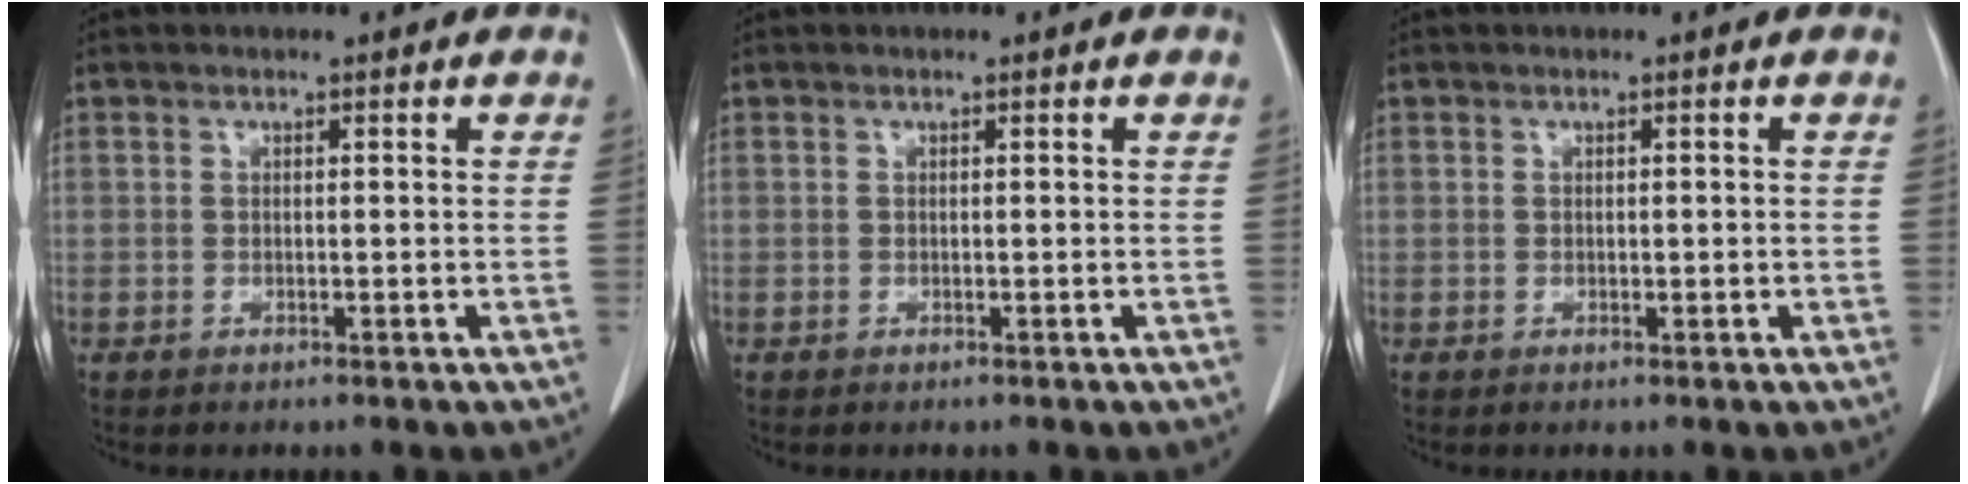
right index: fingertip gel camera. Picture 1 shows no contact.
{"total": 0.0}
{"total": 0.7, "force": [0.0, 0.4, 0.5], "torque": [-0.008, 0.000, 0.001]}